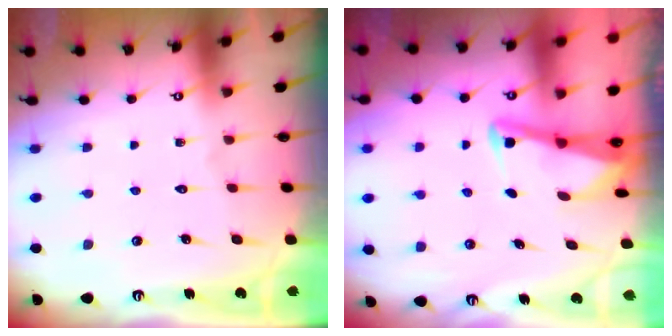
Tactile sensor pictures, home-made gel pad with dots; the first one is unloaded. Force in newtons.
{"total": 3.0, "press": 3.0, "slide": 0.4}